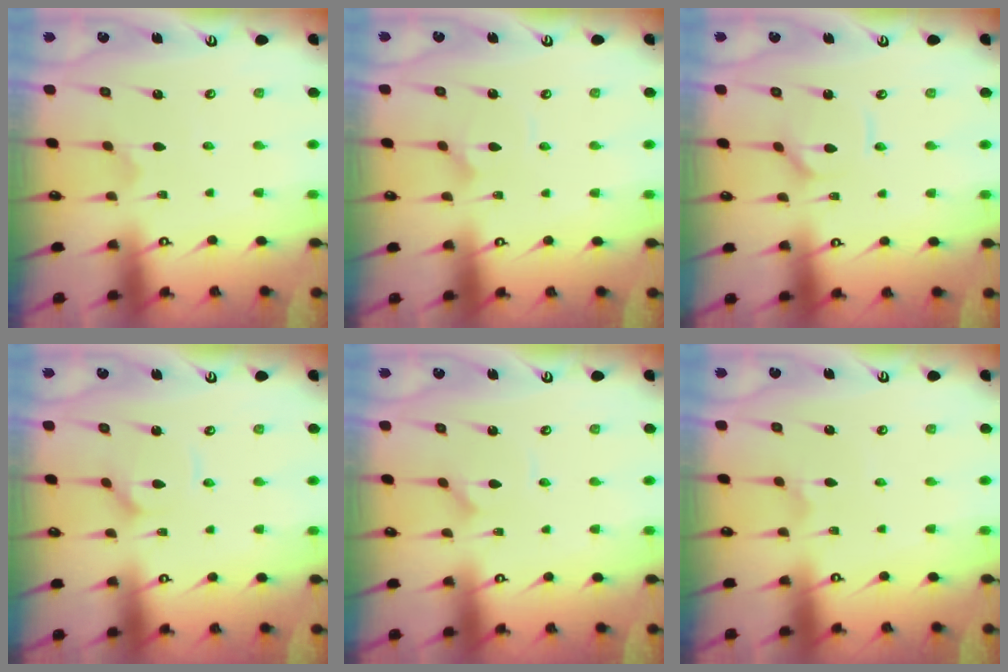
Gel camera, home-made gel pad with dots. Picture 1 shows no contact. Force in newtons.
{"total": 2.5, "press": 2.5, "slide": 0.1}
{"total": 2.2, "press": 2.2, "slide": 0.4}
{"total": 2.8, "press": 2.8, "slide": 0.3}
{"total": 1.0, "press": 1.0, "slide": 0.2}
{"total": 1.8, "press": 1.7, "slide": 0.4}